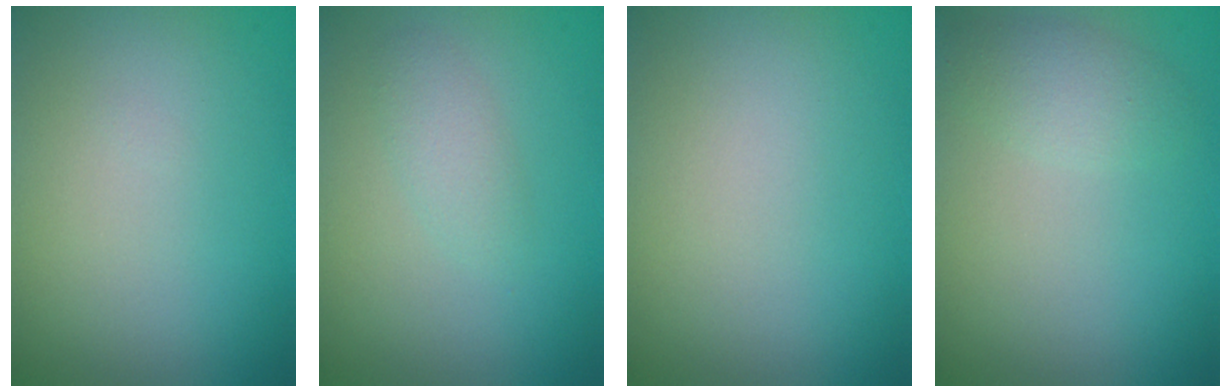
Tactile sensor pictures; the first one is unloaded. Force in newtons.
{"total": 1.6, "press": 1.6, "slide": 0.1}
{"total": 0.0}
{"total": 1.7, "press": 1.7, "slide": 0.1}